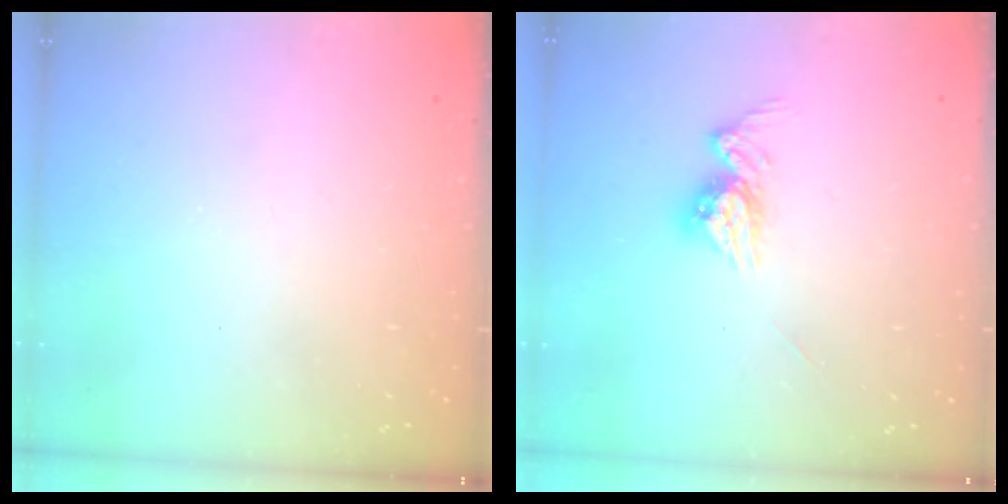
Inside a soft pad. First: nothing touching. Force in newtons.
{"total": 9.4, "press": 9.4, "slide": 0.8}